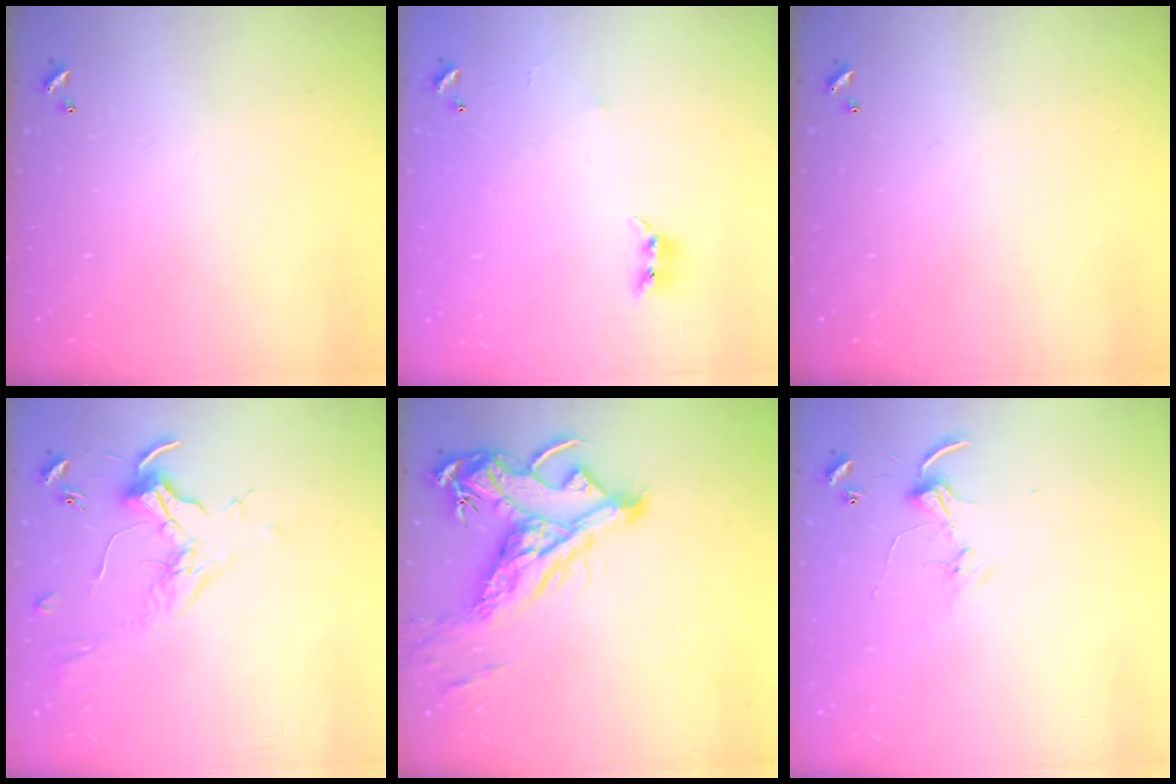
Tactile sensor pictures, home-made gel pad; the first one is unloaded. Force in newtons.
{"total": 6.2, "press": 6.2, "slide": 0.2}
{"total": 0.0}
{"total": 1.7, "press": 1.5, "slide": 0.9}
{"total": 9.6, "press": 9.4, "slide": 1.7}
{"total": 4.4, "press": 4.4, "slide": 0.5}